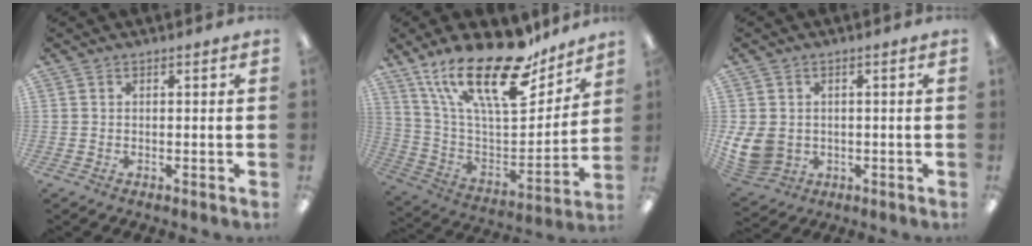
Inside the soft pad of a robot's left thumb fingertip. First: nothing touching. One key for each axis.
{"total": 25.9, "fx": 17.2, "fy": 9.7, "fz": 16.8, "tx": -0.293, "ty": -0.097, "tz": 0.299}
{"total": 8.1, "fx": 0.0, "fy": 6.9, "fz": 4.1, "tx": -0.100, "ty": 0.005, "tz": 0.004}